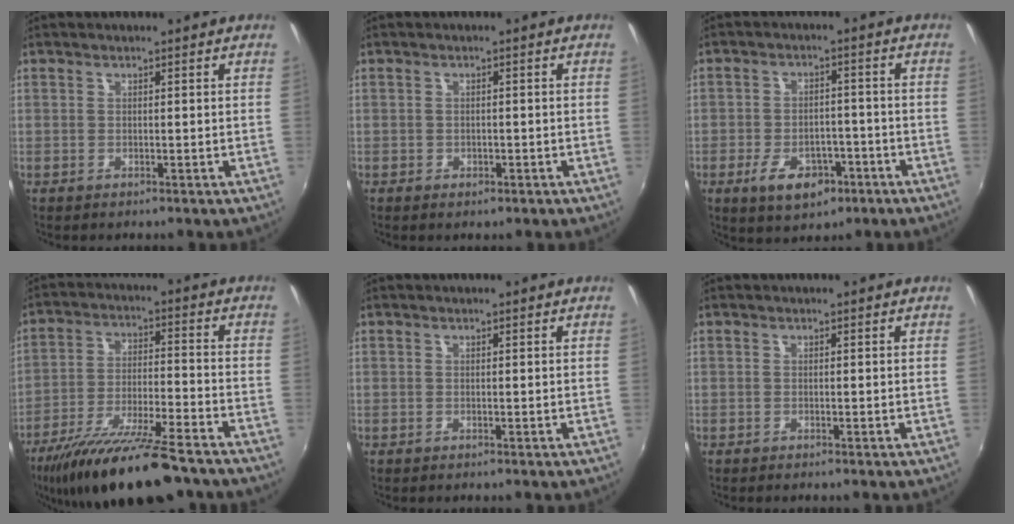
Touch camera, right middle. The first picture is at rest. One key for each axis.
{"total": 1.8, "fx": -0.8, "fy": 1.4, "fz": 0.7, "tx": -0.013, "ty": -0.003, "tz": -0.012}
{"total": 9.1, "fx": -4.8, "fy": 5.5, "fz": 5.5, "tx": -0.120, "ty": 0.000, "tz": -0.068}
{"total": 19.6, "fx": -15.4, "fy": 3.5, "fz": 11.6, "tx": -0.222, "ty": -0.041, "tz": -0.251}
{"total": 0.0}
{"total": 0.0}